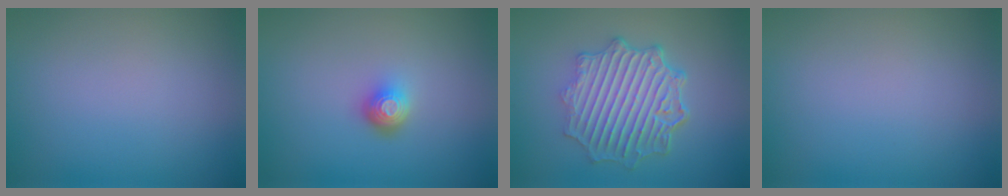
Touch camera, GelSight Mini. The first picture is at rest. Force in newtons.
{"total": 2.0, "press": 1.5, "slide": 1.4}
{"total": 6.6, "press": 5.2, "slide": 4.0}
{"total": 0.0}